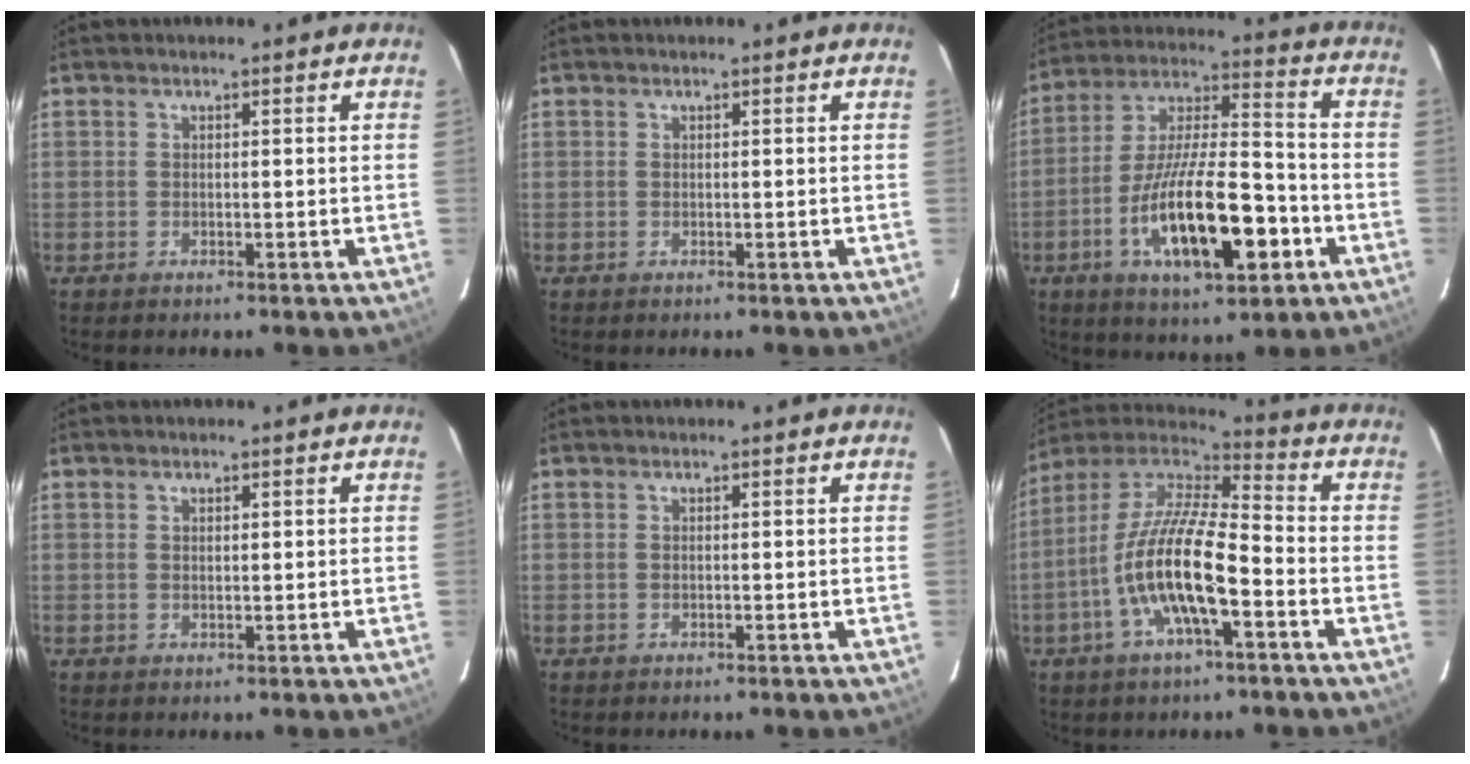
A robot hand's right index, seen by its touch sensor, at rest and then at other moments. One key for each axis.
{"total": 0.0}
{"total": 19.5, "fx": -7.3, "fy": 6.2, "fz": 16.9, "tx": -0.309, "ty": -0.006, "tz": -0.120}
{"total": 0.7, "fx": 0.4, "fy": 0.3, "fz": 0.4, "tx": -0.007, "ty": 0.002, "tz": 0.008}
{"total": 0.0}
{"total": 16.1, "fx": -5.5, "fy": 4.3, "fz": 14.4, "tx": -0.280, "ty": -0.008, "tz": -0.110}